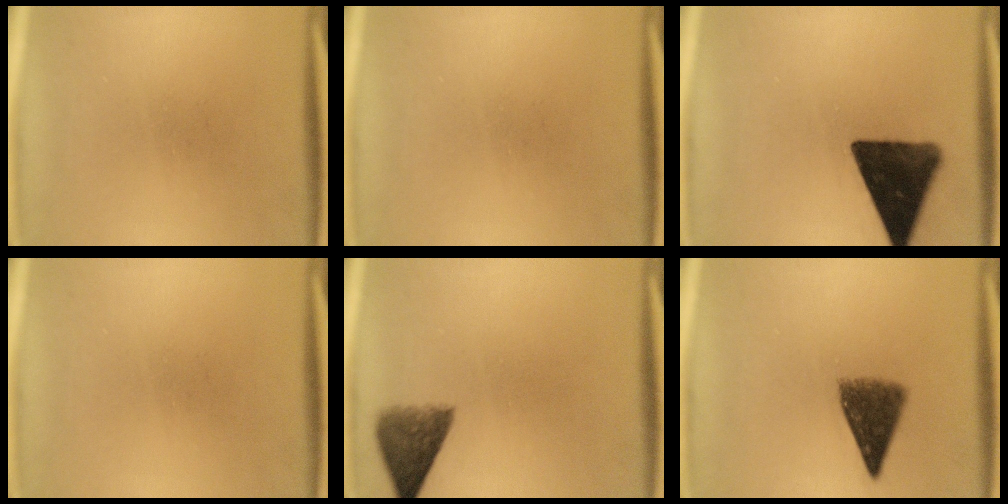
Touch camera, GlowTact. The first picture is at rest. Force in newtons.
{"total": 0.0}
{"total": 14.5}
{"total": 0.0}
{"total": 5.7}
{"total": 7.7}